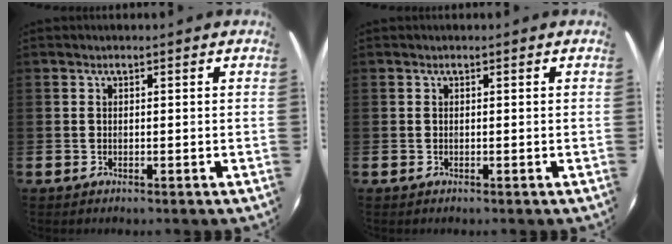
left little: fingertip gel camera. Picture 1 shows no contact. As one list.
[{"total": 0.0}]